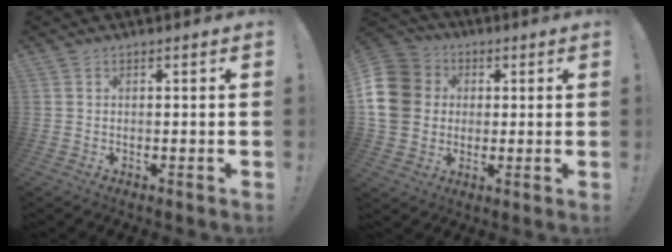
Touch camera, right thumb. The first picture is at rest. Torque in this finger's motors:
{"motor_torque": [0.00, 0.76, 0.16, 0.10, 0.35]}